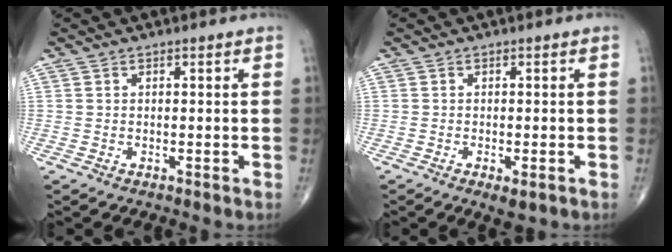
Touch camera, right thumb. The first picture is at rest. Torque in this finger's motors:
{"motor_torque": [0.12, 0.13, 0.15, 0.15, 0.03]}